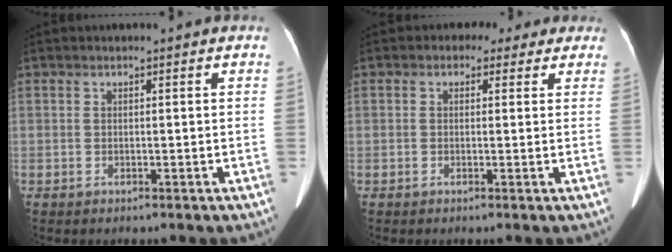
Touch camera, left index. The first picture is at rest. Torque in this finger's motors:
{"motor_torque": [1.01, -1.13, 0.16, 0.01]}